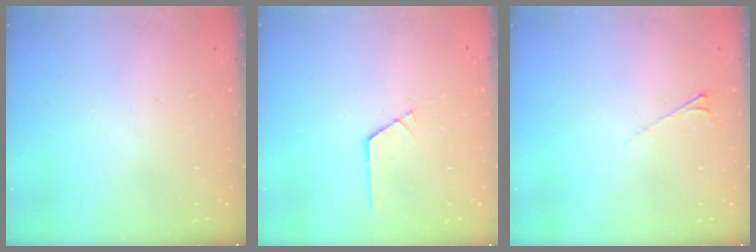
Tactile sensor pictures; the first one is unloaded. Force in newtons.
{"total": 1.0, "press": 1.0, "slide": 0.1}
{"total": 3.4, "press": 3.4, "slide": 0.5}